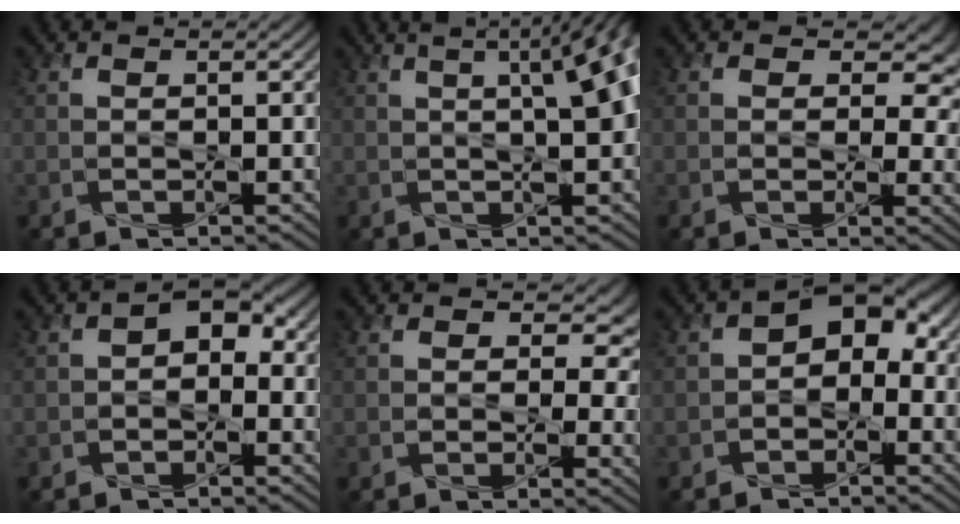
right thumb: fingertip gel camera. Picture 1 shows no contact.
{"total": 9.5, "force": [1.7, 2.8, 9.0], "torque": [-0.079, 0.038, 0.001]}
{"total": 5.6, "force": [1.4, 3.9, 3.8], "torque": [-0.050, -0.011, 0.011]}
{"total": 3.5, "force": [-0.4, 2.5, 2.4], "torque": [-0.032, 0.005, -0.016]}
{"total": 5.1, "force": [1.1, 3.7, 3.3], "torque": [-0.043, -0.011, 0.006]}
{"total": 5.5, "force": [-0.8, 3.8, 3.9], "torque": [-0.046, 0.012, -0.028]}